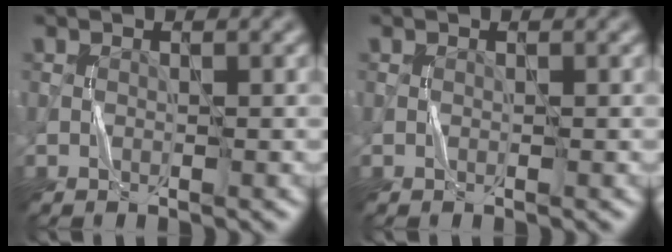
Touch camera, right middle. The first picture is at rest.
{"total": 0.0}